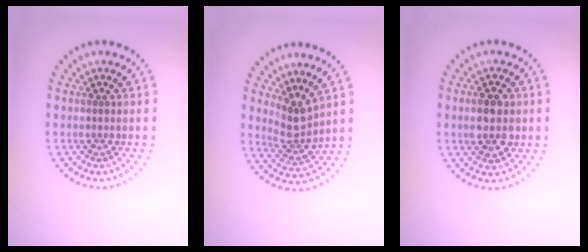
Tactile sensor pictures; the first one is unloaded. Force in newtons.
{"total": 2.9, "press": 2.2, "slide": 1.8}
{"total": 3.5, "press": 3.5, "slide": 0.1}